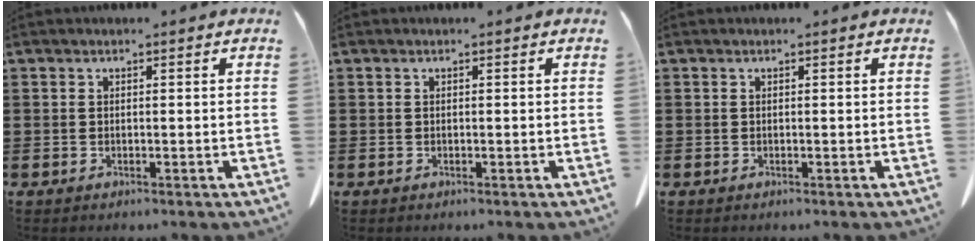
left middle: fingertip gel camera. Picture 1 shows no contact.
{"total": 0.0}
{"total": 0.0}